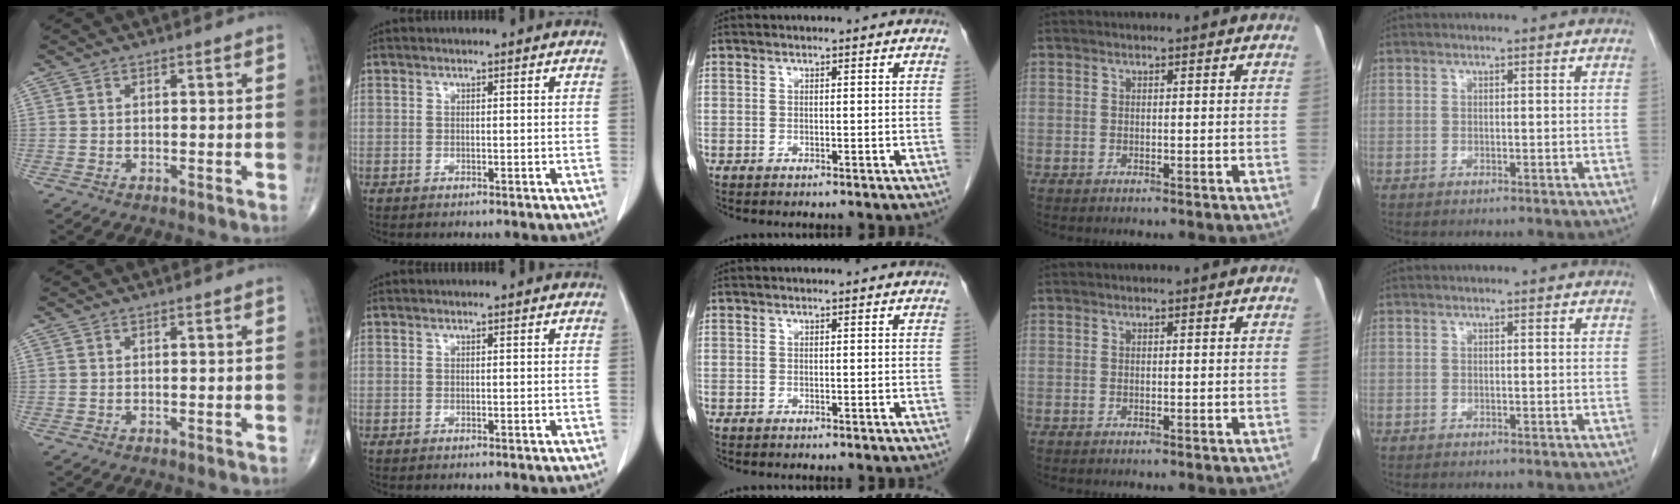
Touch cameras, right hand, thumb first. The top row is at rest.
{}